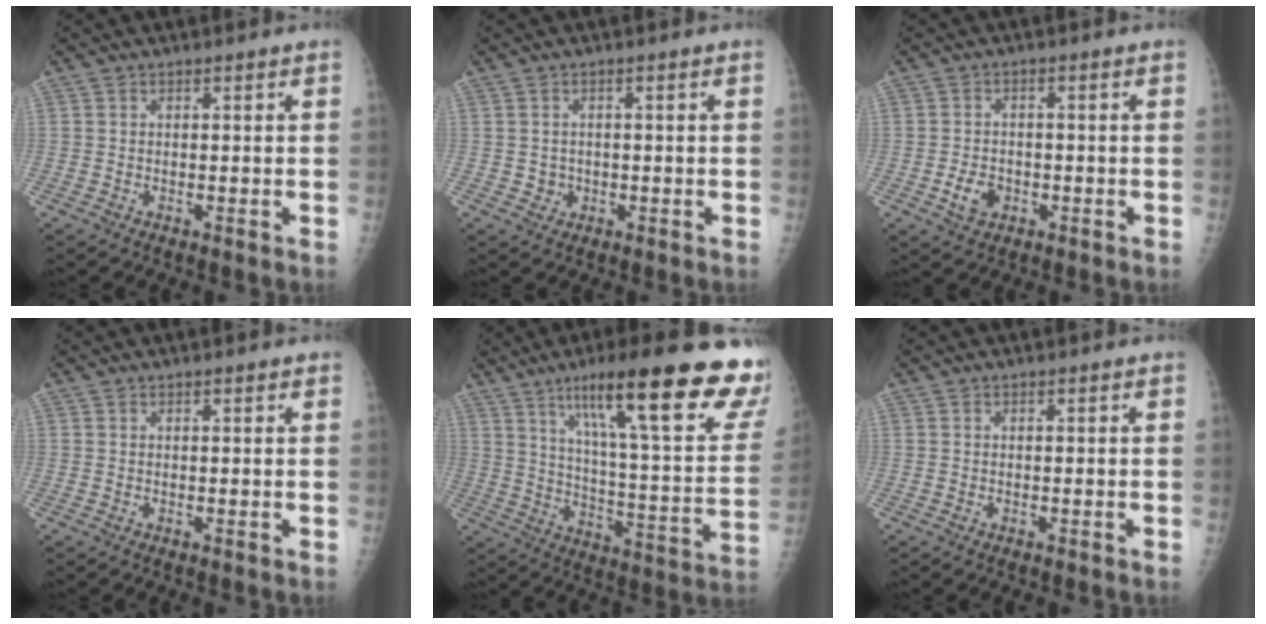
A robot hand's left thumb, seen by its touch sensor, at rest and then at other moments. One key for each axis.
{"total": 2.0, "fx": -0.3, "fy": 1.9, "fz": 0.4, "tx": 0.002, "ty": 0.005, "tz": -0.002}
{"total": 4.2, "fx": -1.5, "fy": 3.1, "fz": 2.3, "tx": -0.032, "ty": 0.006, "tz": -0.023}
{"total": 0.7, "fx": 0.5, "fy": 0.2, "fz": 0.4, "tx": -0.006, "ty": -0.001, "tz": 0.005}
{"total": 30.2, "fx": 18.5, "fy": 4.9, "fz": 23.4, "tx": -0.294, "ty": -0.047, "tz": 0.273}
{"total": 0.0}